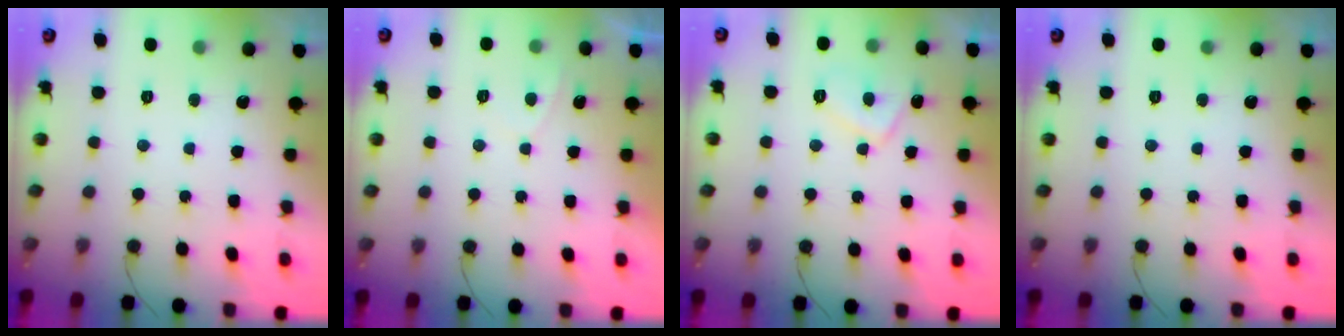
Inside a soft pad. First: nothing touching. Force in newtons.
{"total": 0.7, "press": 0.4, "slide": 0.5}
{"total": 4.9, "press": 4.7, "slide": 1.1}
{"total": 0.0}